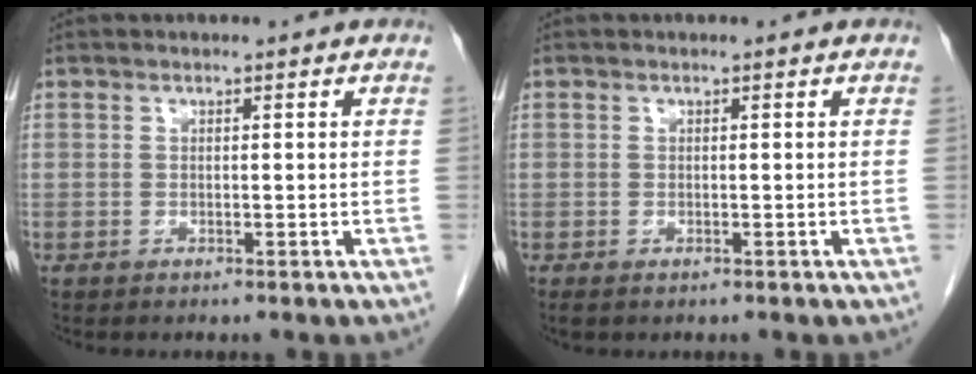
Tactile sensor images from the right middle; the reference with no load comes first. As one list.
[{"total": 1.1, "force": [-0.7, 0.6, 0.6], "torque": [-0.008, -0.001, -0.006]}]